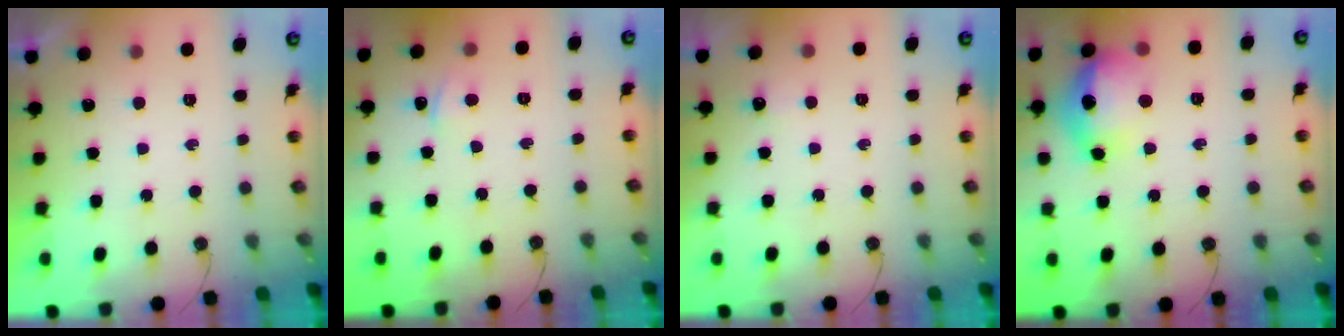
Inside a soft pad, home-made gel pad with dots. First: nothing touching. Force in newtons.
{"total": 2.4, "press": 2.4, "slide": 0.4}
{"total": 2.8, "press": 2.7, "slide": 0.4}
{"total": 15.7, "press": 15.6, "slide": 1.5}